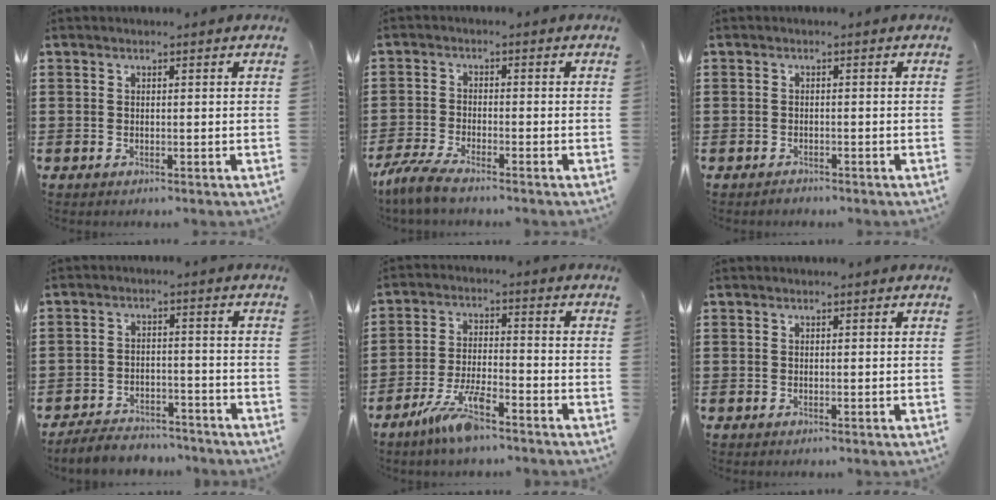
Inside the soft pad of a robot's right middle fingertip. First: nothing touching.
{"total": 4.0, "force": [-3.5, 0.2, 2.0], "torque": [-0.063, -0.013, -0.076]}
{"total": 0.9, "force": [-0.9, 0.3, 0.0], "torque": [-0.002, 0.002, -0.021]}
{"total": 4.4, "force": [-4.3, 0.8, 0.7], "torque": [-0.013, 0.006, -0.087]}
{"total": 7.3, "force": [-5.3, 1.6, 4.8], "torque": [-0.109, -0.005, -0.102]}
{"total": 0.0}